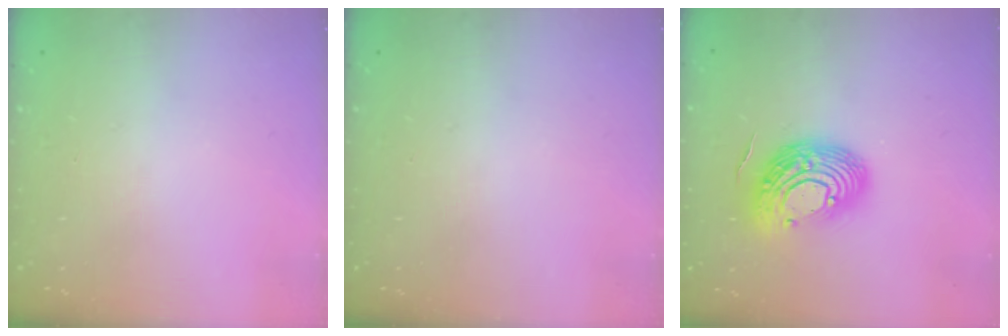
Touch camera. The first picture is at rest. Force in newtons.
{"total": 0.0}
{"total": 14.4, "press": 14.3, "slide": 1.4}